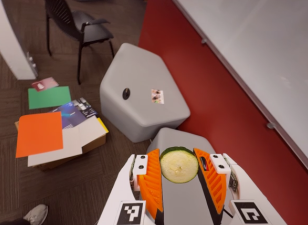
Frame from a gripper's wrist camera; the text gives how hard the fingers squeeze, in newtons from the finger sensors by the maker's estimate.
{"total": 9.3, "left": 9.5, "right": 9.1}